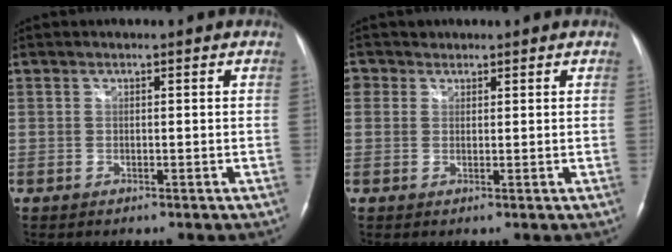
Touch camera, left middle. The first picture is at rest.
{"total": 2.2, "force": [1.1, 1.9, 0.1], "torque": [0.001, 0.008, 0.016]}